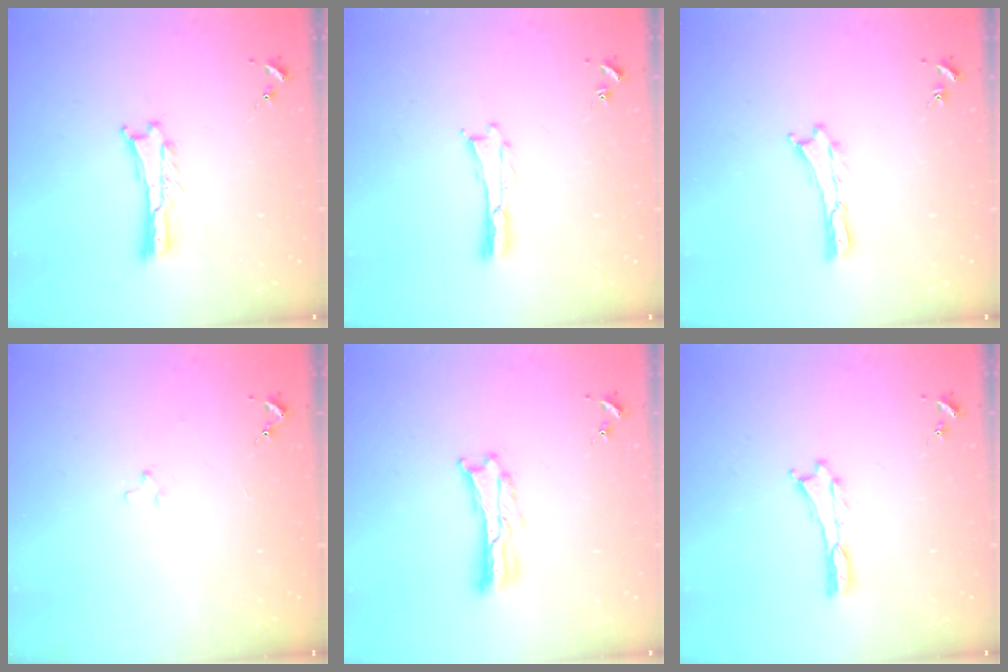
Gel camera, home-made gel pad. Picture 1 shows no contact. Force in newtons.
{"total": 0.0}
{"total": 0.0}
{"total": 0.8, "press": 0.8, "slide": 0.2}
{"total": 1.6, "press": 1.6, "slide": 0.3}
{"total": 0.0}